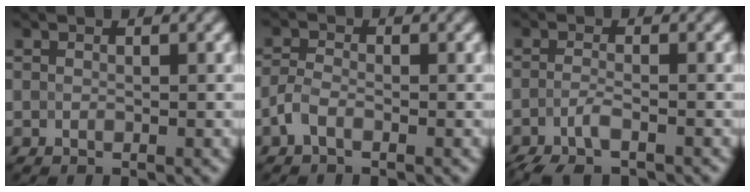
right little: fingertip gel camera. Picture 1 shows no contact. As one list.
[{"total": 1.7, "force": [-1.1, 0.8, 1.1], "torque": [-0.024, 0.003, -0.028]}, {"total": 3.0, "force": [-2.2, 0.7, 2.0], "torque": [-0.043, -0.008, -0.051]}]